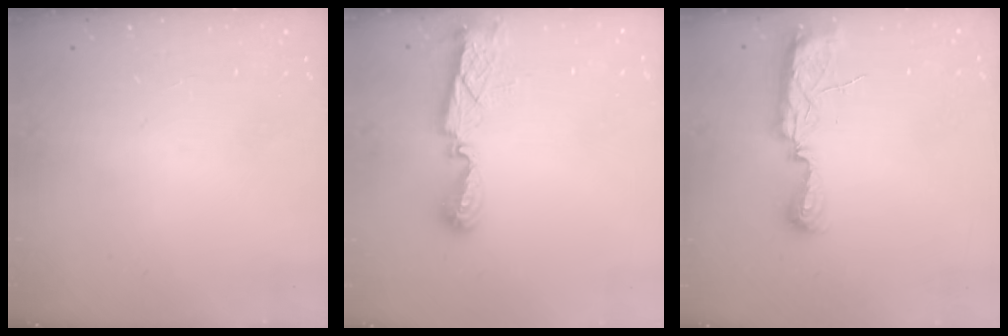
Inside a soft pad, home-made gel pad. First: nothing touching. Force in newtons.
{"total": 8.7, "press": 8.7, "slide": 0.4}
{"total": 9.7, "press": 8.7, "slide": 4.2}